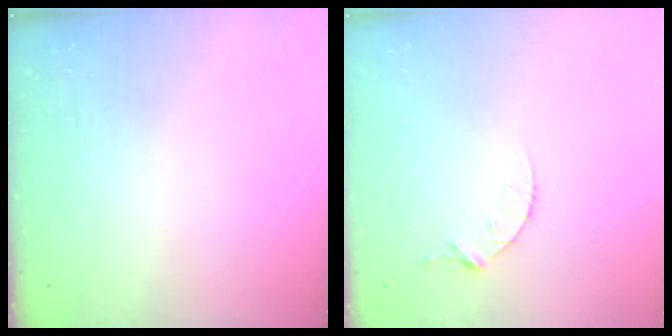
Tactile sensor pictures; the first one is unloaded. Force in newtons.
{"total": 3.8, "press": 3.7, "slide": 0.5}